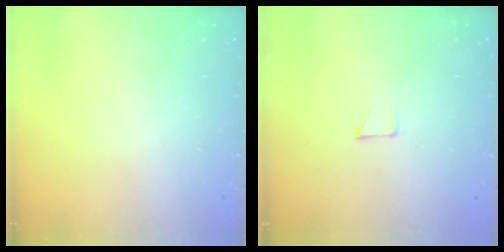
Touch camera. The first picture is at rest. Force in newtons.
{"total": 3.1, "press": 3.1, "slide": 0.3}